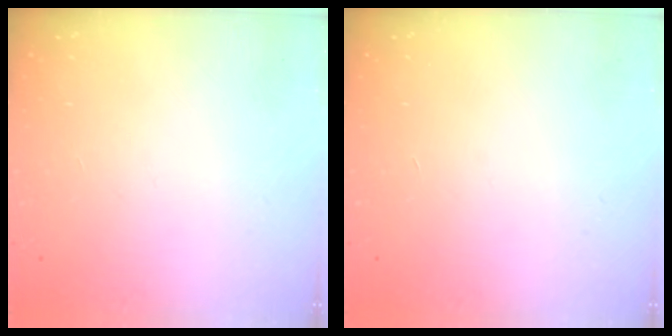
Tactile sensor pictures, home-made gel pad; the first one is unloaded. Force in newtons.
{"total": 0.0}